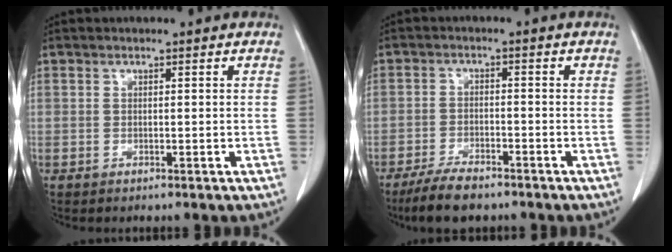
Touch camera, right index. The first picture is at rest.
{"total": 6.3, "force": [-5.1, 2.0, 3.1], "torque": [-0.060, -0.009, -0.091]}